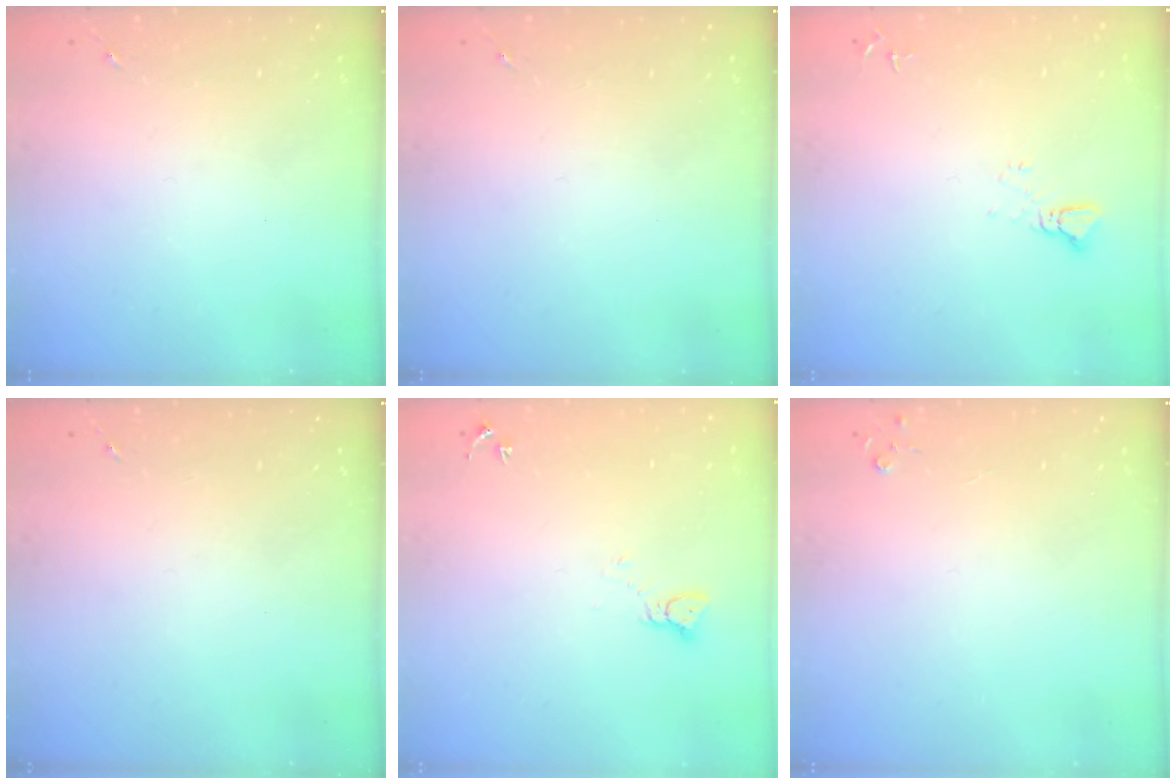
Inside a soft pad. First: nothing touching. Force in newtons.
{"total": 0.0}
{"total": 3.7, "press": 3.7, "slide": 0.3}
{"total": 0.0}
{"total": 2.2, "press": 2.2, "slide": 0.2}
{"total": 2.7, "press": 2.7, "slide": 0.3}